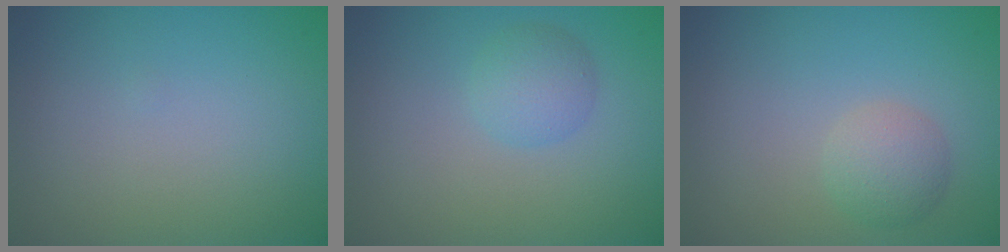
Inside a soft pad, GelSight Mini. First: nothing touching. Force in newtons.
{"total": 2.3, "press": 2.3, "slide": 0.1}
{"total": 2.4, "press": 2.4, "slide": 0.1}